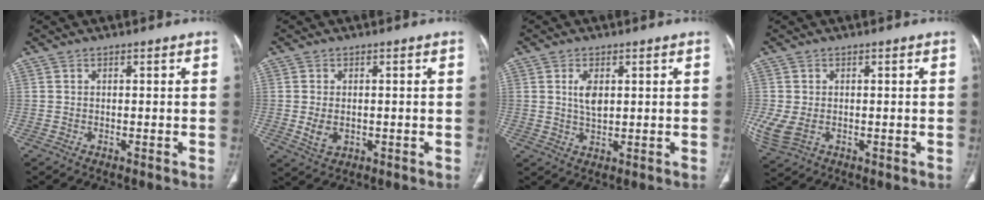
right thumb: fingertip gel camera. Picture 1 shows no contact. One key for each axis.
{"total": 3.8, "fx": -0.4, "fy": 2.6, "fz": 2.7, "tx": -0.049, "ty": -0.004, "tz": 0.001}
{"total": 4.2, "fx": 1.1, "fy": 2.2, "fz": 3.4, "tx": -0.061, "ty": -0.007, "tz": 0.024}
{"total": 6.3, "fx": -0.9, "fy": 4.3, "fz": 4.4, "tx": -0.117, "ty": -0.003, "tz": -0.007}